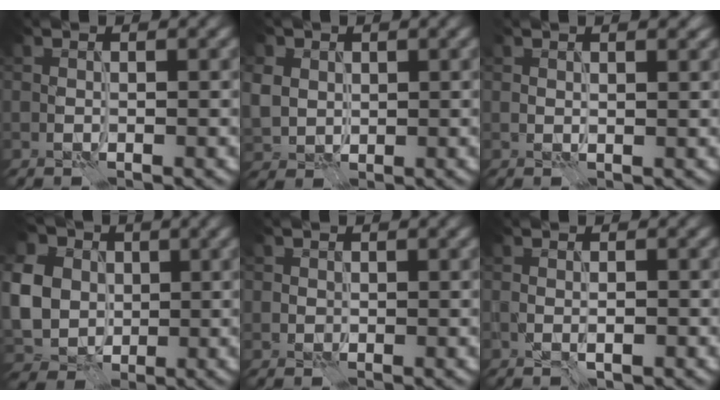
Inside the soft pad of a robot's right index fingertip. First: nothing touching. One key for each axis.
{"total": 3.6, "fx": 1.1, "fy": 3.1, "fz": 1.4, "tx": -0.057, "ty": 0.005, "tz": 0.029}
{"total": 1.6, "fx": 1.0, "fy": 0.6, "fz": 1.1, "tx": -0.015, "ty": 0.000, "tz": 0.018}
{"total": 9.4, "fx": 1.2, "fy": 8.0, "fz": 4.7, "tx": -0.118, "ty": 0.012, "tz": 0.003}
{"total": 0.9, "fx": 0.2, "fy": 0.9, "fz": 0.0, "tx": 0.005, "ty": -0.002, "tz": 0.000}
{"total": 1.2, "fx": -0.4, "fy": 0.3, "fz": 1.1, "tx": -0.023, "ty": -0.004, "tz": -0.006}